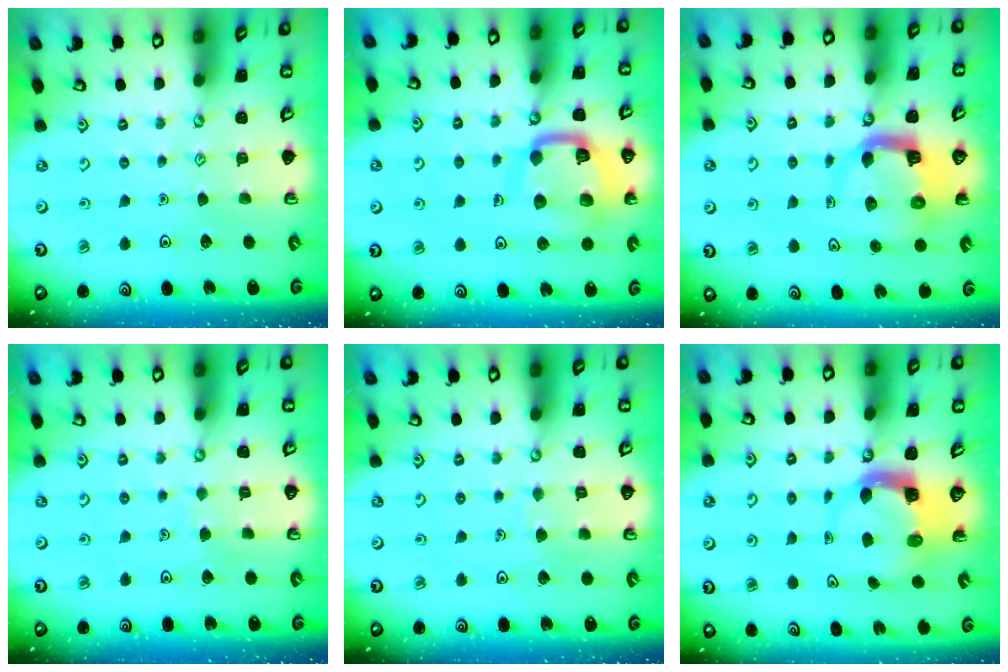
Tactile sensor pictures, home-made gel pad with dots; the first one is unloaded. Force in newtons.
{"total": 14.0, "press": 13.9, "slide": 1.4}
{"total": 6.4, "press": 6.4, "slide": 0.7}
{"total": 3.0, "press": 3.0, "slide": 0.2}
{"total": 3.9, "press": 3.9, "slide": 0.4}
{"total": 3.8, "press": 3.8, "slide": 0.6}